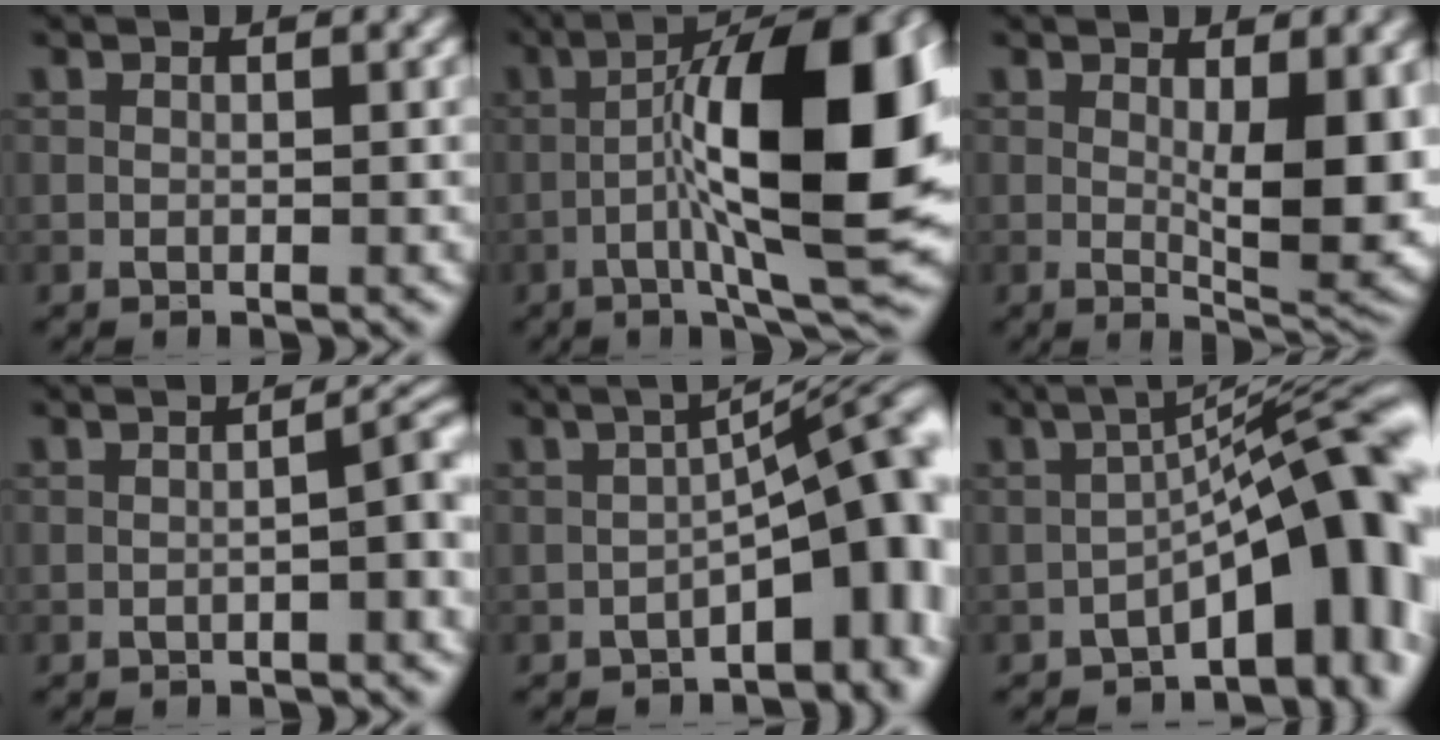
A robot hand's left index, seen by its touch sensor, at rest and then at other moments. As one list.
[{"total": 14.1, "force": [-0.9, 3.2, 13.7], "torque": [-0.215, 0.017, -0.016]}, {"total": 7.6, "force": [0.3, 2.3, 7.2], "torque": [-0.105, -0.014, 0.012]}, {"total": 2.8, "force": [-0.7, 0.5, 2.6], "torque": [-0.038, 0.014, -0.012]}, {"total": 10.5, "force": [-2.4, 4.2, 9.3], "torque": [-0.105, 0.017, -0.038]}, {"total": 11.8, "force": [-4.0, 4.2, 10.3], "torque": [-0.123, 0.021, -0.061]}]